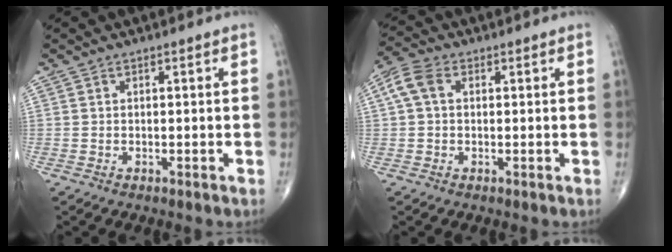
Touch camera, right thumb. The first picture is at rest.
{"total": 5.2, "force": [1.0, 3.5, 3.7], "torque": [-0.084, 0.018, 0.016]}